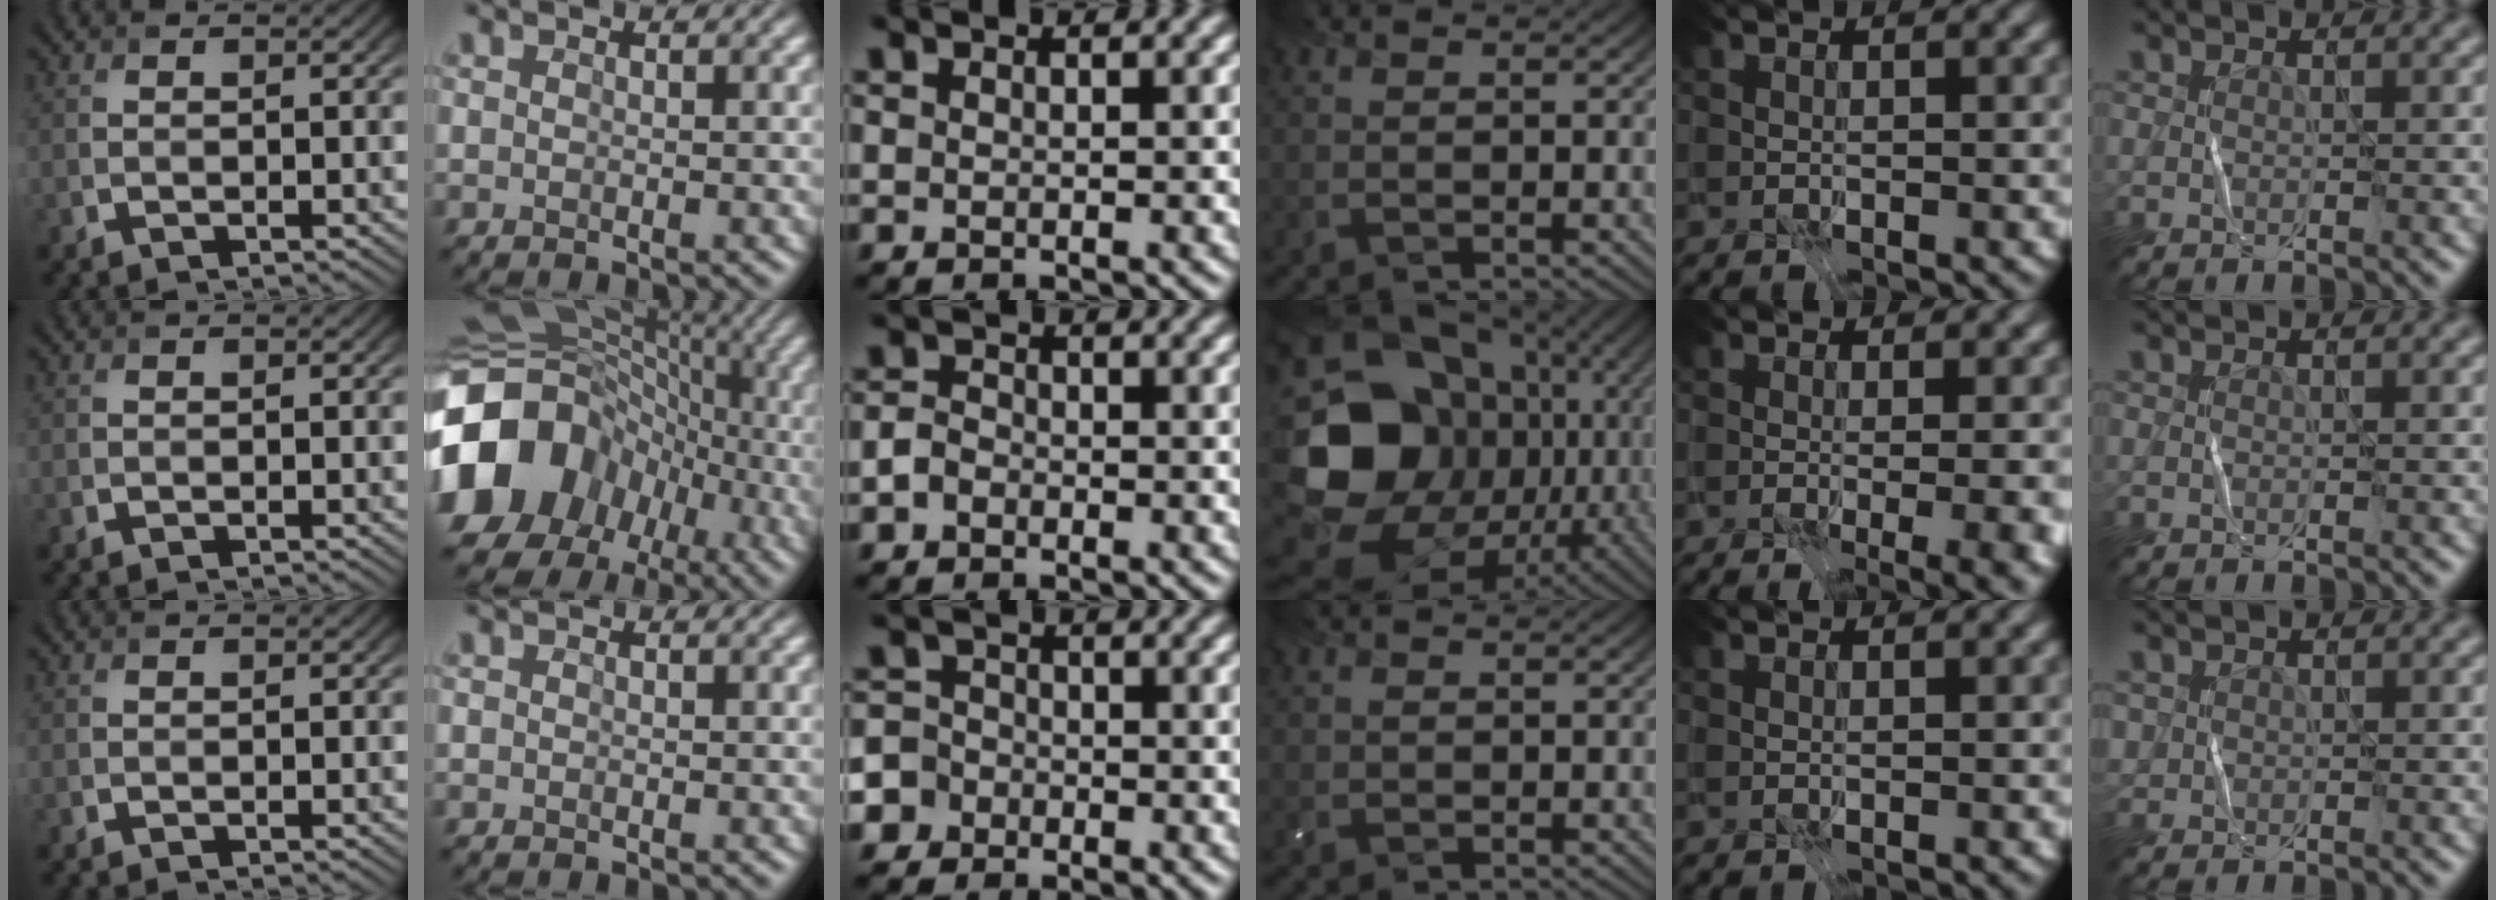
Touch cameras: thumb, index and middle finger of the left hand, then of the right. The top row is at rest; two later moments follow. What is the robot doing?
{"motion": "fold", "object": "receipt paper"}